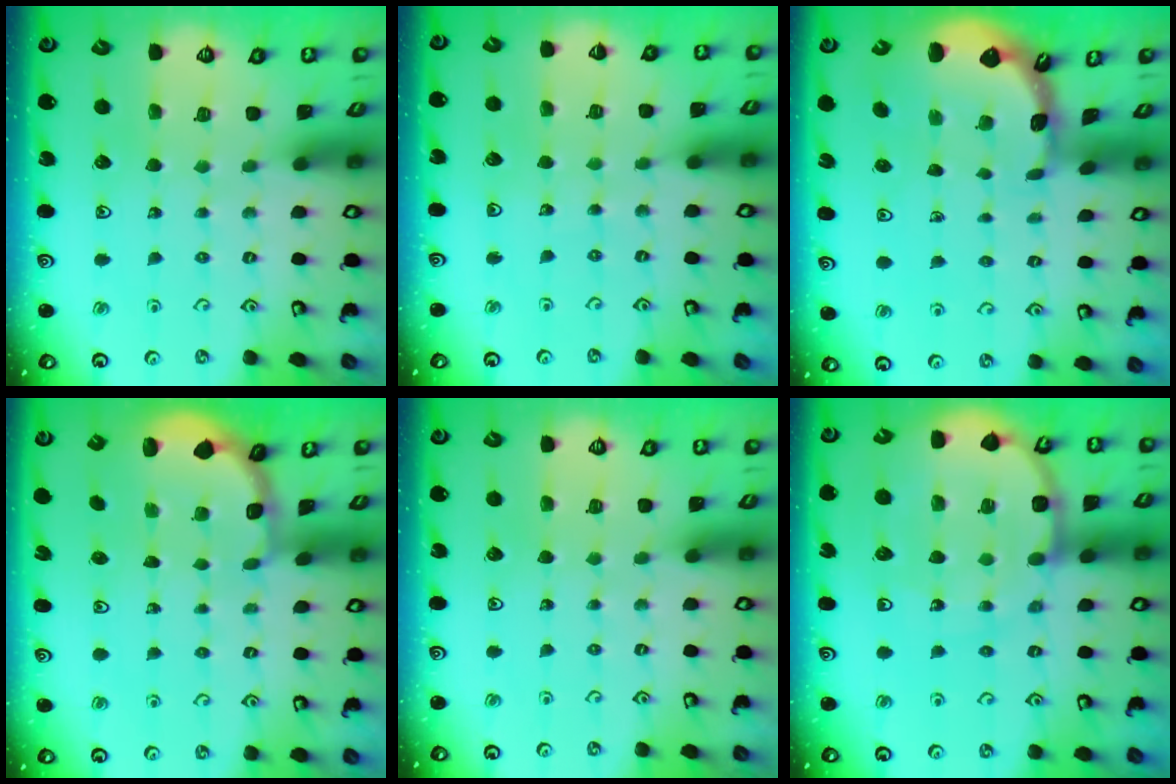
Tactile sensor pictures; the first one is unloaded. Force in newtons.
{"total": 4.9, "press": 4.5, "slide": 1.9}
{"total": 1.2, "press": 1.1, "slide": 0.2}
{"total": 2.0, "press": 1.8, "slide": 0.7}
{"total": 0.0}
{"total": 12.7, "press": 12.4, "slide": 2.8}